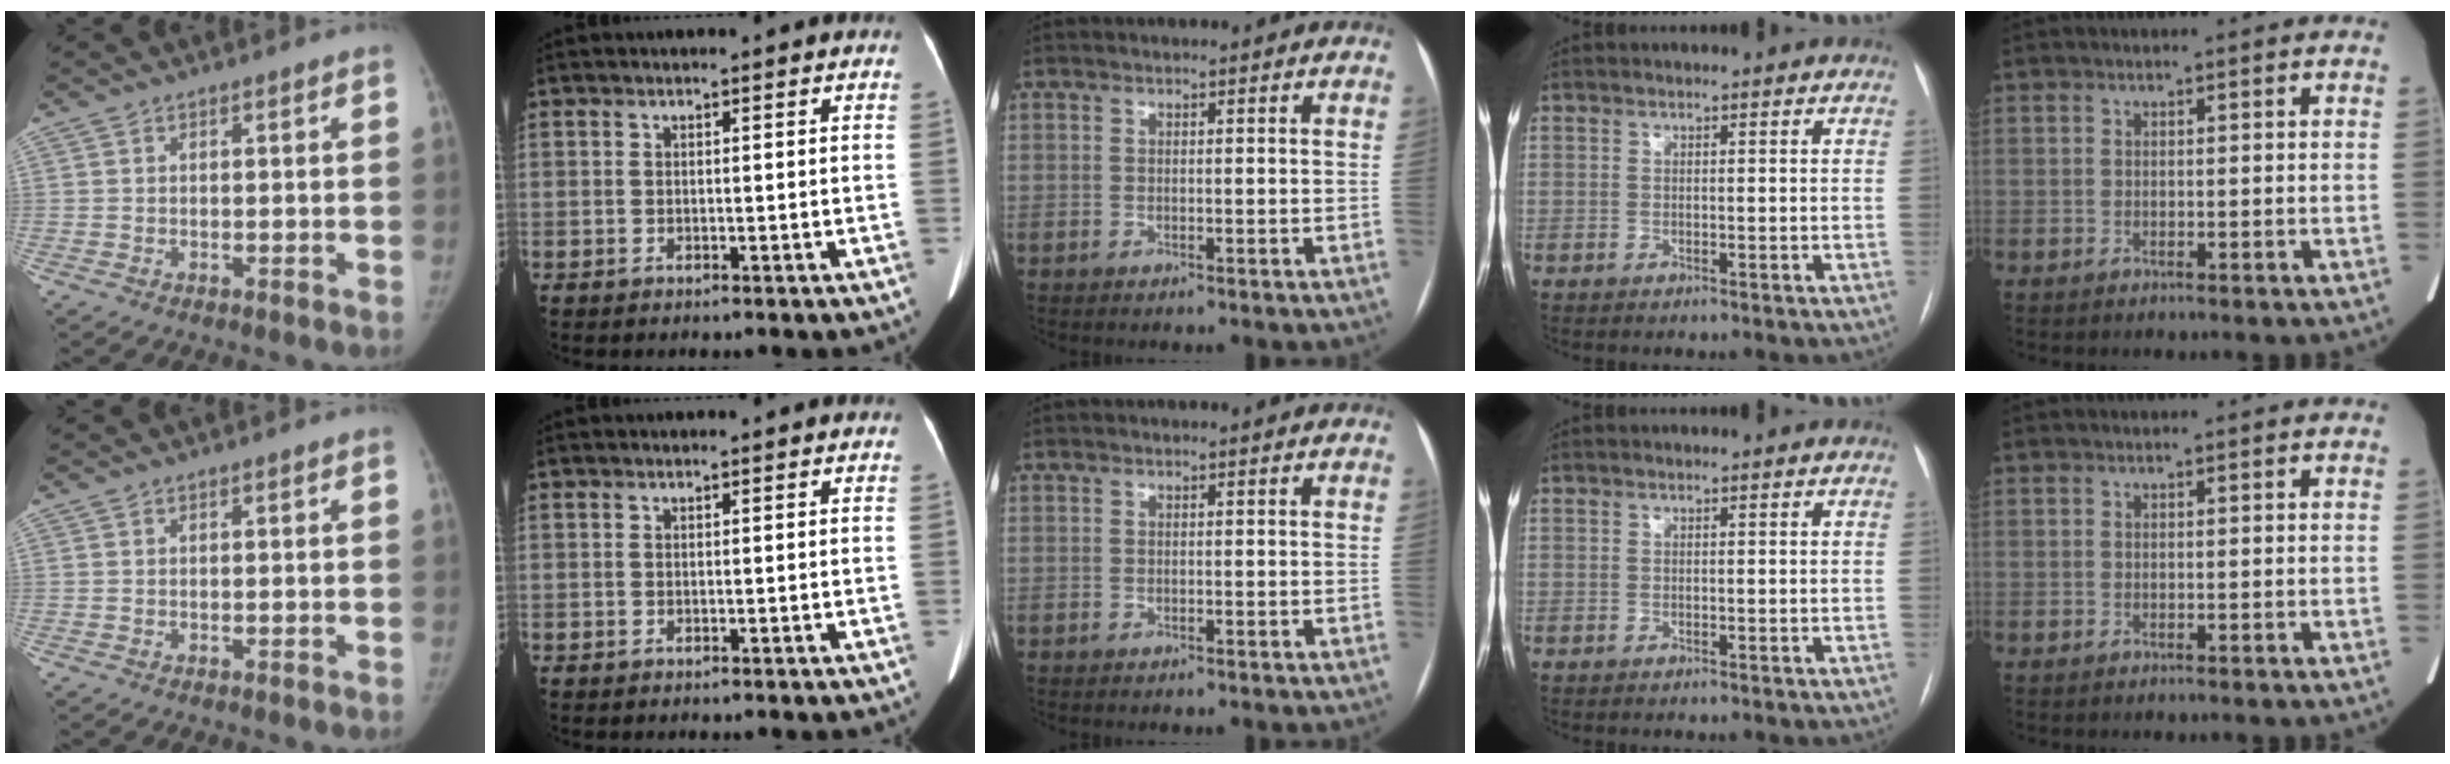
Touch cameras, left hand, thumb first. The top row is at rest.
{}